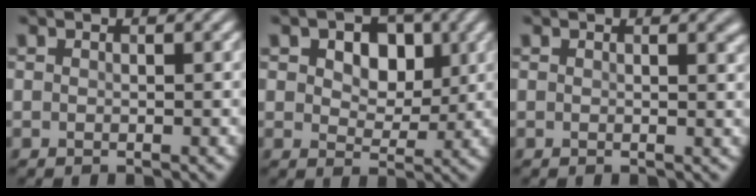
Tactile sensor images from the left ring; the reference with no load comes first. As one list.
[{"total": 5.5, "force": [1.9, 3.7, 3.7], "torque": [-0.057, 0.004, 0.009]}, {"total": 1.3, "force": [0.8, 0.4, 0.9], "torque": [-0.003, 0.002, 0.011]}]